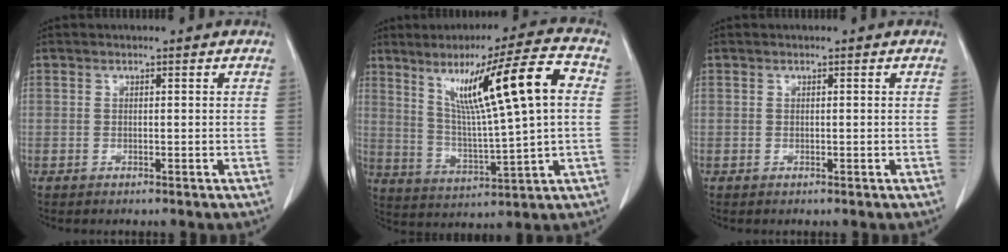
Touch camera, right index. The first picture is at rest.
{"total": 15.8, "force": [4.4, 0.3, 15.2], "torque": [-0.247, 0.014, 0.075]}
{"total": 0.0}